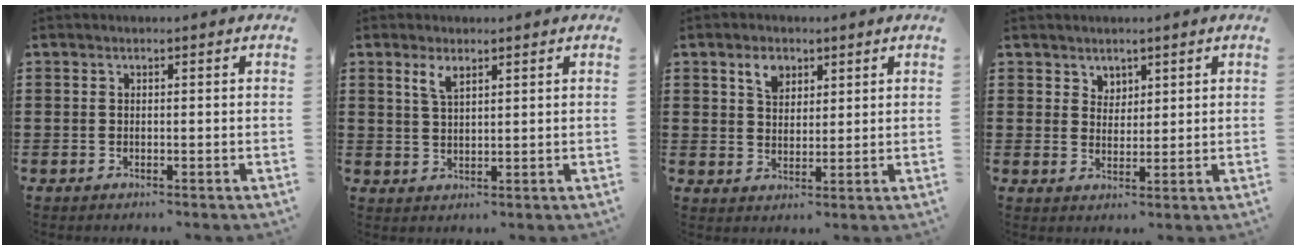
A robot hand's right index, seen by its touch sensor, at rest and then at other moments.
{"total": 2.9, "force": [1.8, 1.1, 2.0], "torque": [-0.043, 0.004, 0.032]}
{"total": 3.8, "force": [2.3, 2.4, 1.9], "torque": [-0.039, 0.006, 0.040]}
{"total": 2.8, "force": [2.1, 1.8, 0.0], "torque": [-0.007, 0.009, 0.040]}